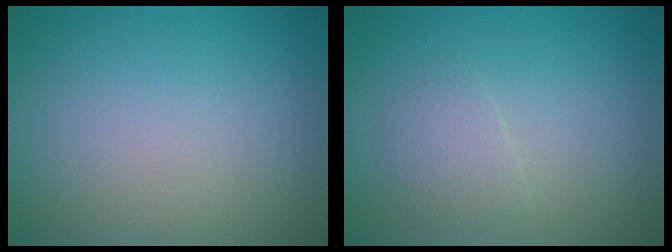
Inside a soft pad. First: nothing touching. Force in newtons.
{"total": 1.6, "press": 1.6, "slide": 0.1}